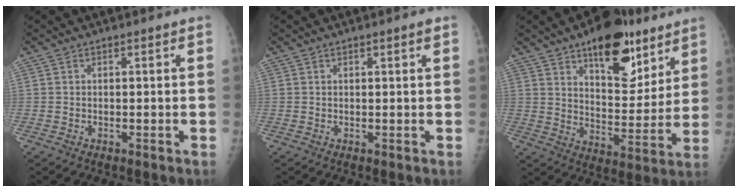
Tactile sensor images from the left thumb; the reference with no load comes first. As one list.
[{"total": 1.2, "force": [0.6, 0.1, 1.0], "torque": [-0.016, 0.000, 0.008]}, {"total": 17.9, "force": [11.0, 8.4, 11.4], "torque": [-0.107, -0.063, 0.167]}]